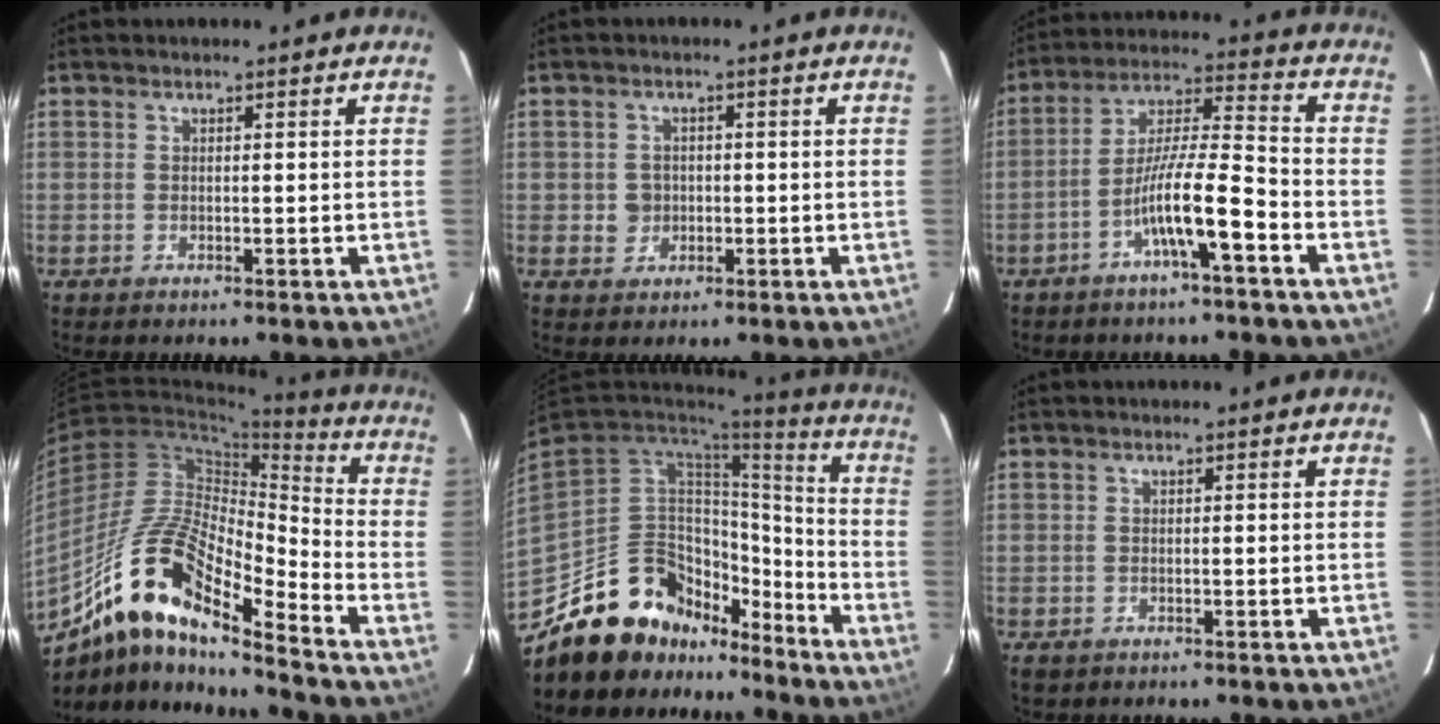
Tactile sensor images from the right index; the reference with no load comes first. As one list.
[{"total": 2.7, "force": [-0.3, 2.5, 0.9], "torque": [-0.011, 0.004, 0.001]}, {"total": 10.4, "force": [-4.9, 0.6, 9.2], "torque": [-0.170, 0.016, -0.089]}, {"total": 16.3, "force": [-10.5, 3.6, 11.9], "torque": [-0.229, 0.020, -0.183]}, {"total": 18.9, "force": [-14.8, 9.8, 6.3], "torque": [-0.116, 0.063, -0.239]}, {"total": 1.5, "force": [-0.6, 1.3, 0.4], "torque": [-0.012, 0.002, -0.003]}]